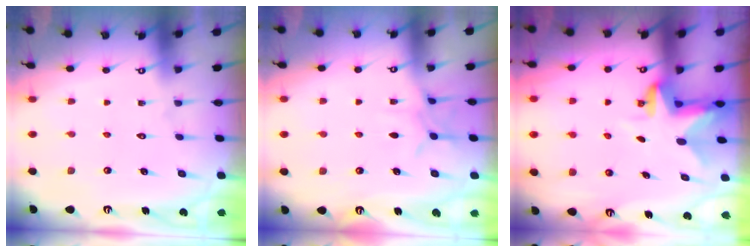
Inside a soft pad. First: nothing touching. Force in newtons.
{"total": 5.5, "press": 5.5, "slide": 0.6}
{"total": 3.0, "press": 2.9, "slide": 0.5}